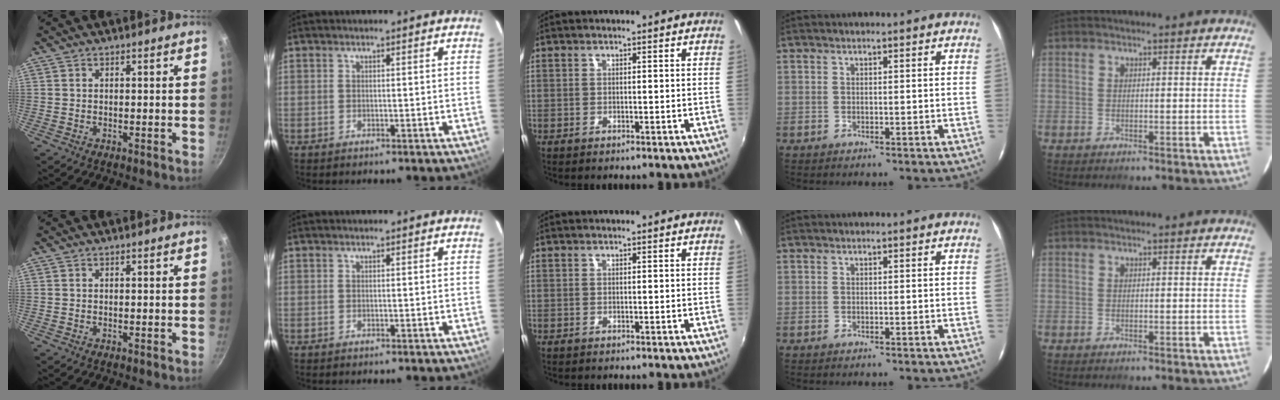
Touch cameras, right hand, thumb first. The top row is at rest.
{}